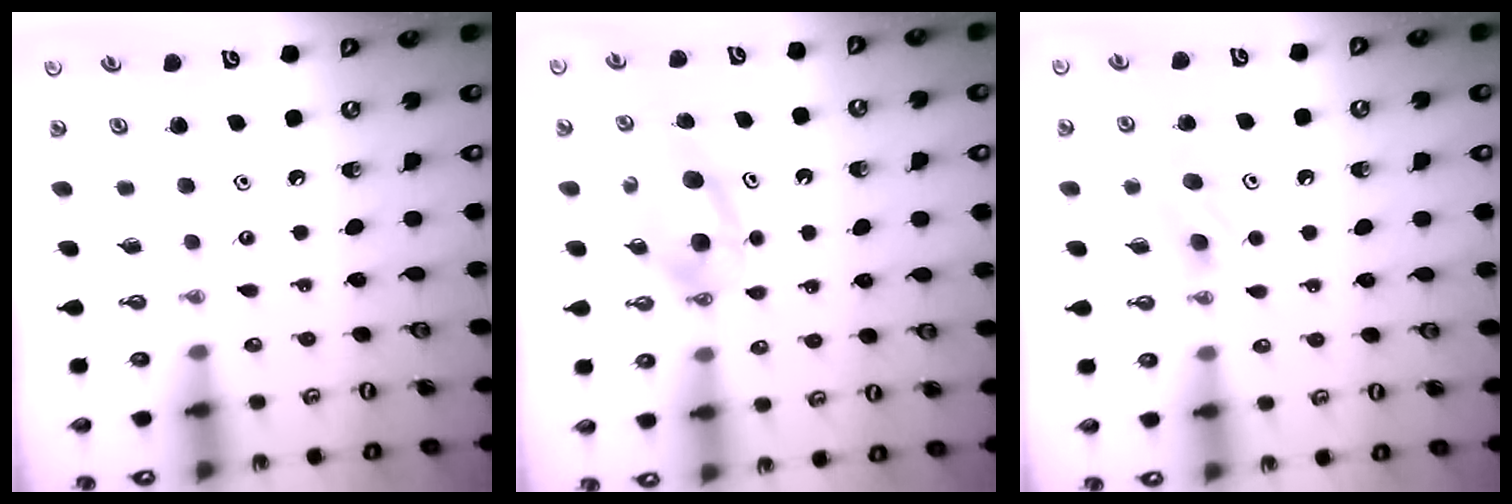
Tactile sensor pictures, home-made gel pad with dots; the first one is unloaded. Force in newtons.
{"total": 6.8, "press": 6.8, "slide": 0.1}
{"total": 4.4, "press": 4.0, "slide": 1.7}